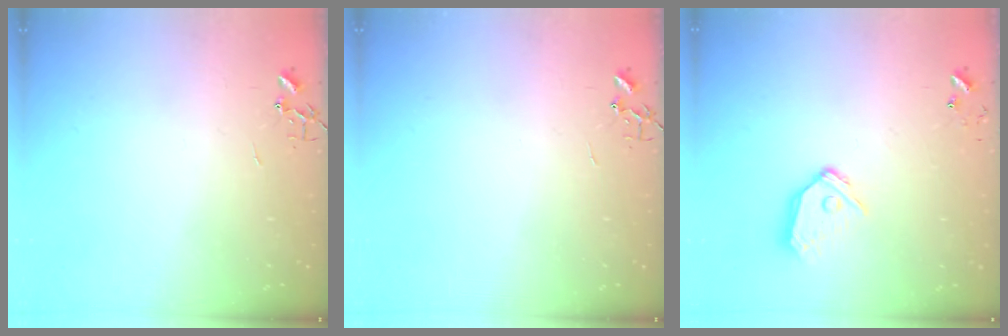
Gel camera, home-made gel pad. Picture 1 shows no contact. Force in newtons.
{"total": 0.0}
{"total": 11.6, "press": 11.6, "slide": 1.4}